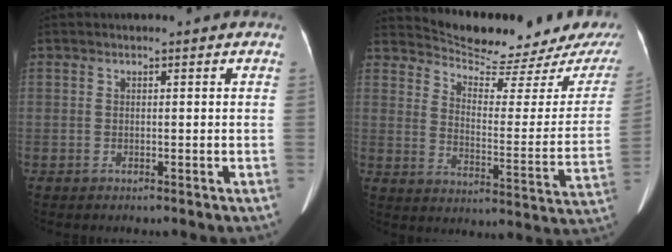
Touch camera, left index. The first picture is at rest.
{"total": 16.3, "force": [15.4, 0.9, 5.5], "torque": [-0.079, -0.070, 0.205]}